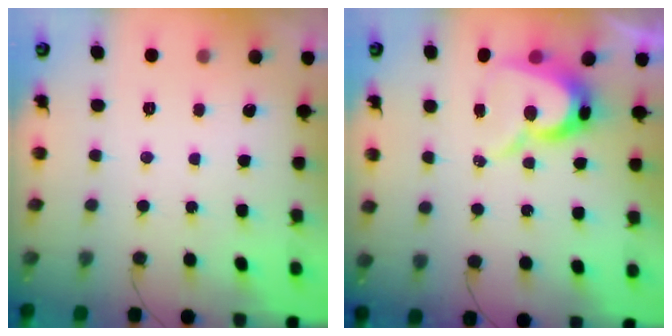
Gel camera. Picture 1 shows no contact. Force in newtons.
{"total": 11.4, "press": 11.4, "slide": 1.1}